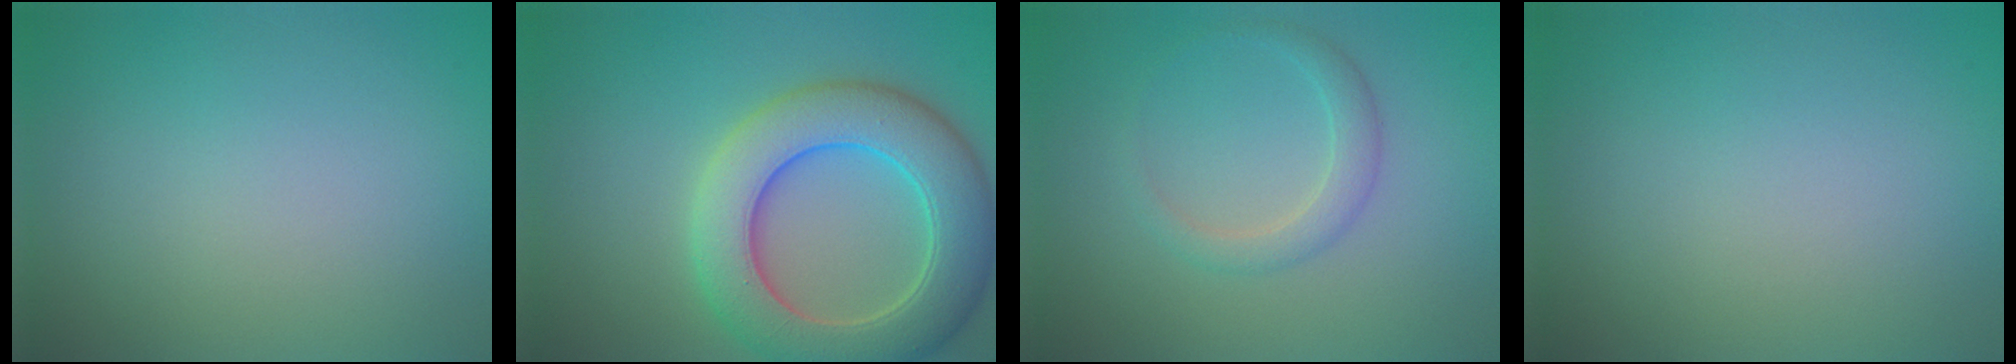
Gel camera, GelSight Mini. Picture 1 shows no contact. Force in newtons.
{"total": 9.0, "press": 9.0, "slide": 0.3}
{"total": 2.1, "press": 2.1, "slide": 0.1}
{"total": 0.0}